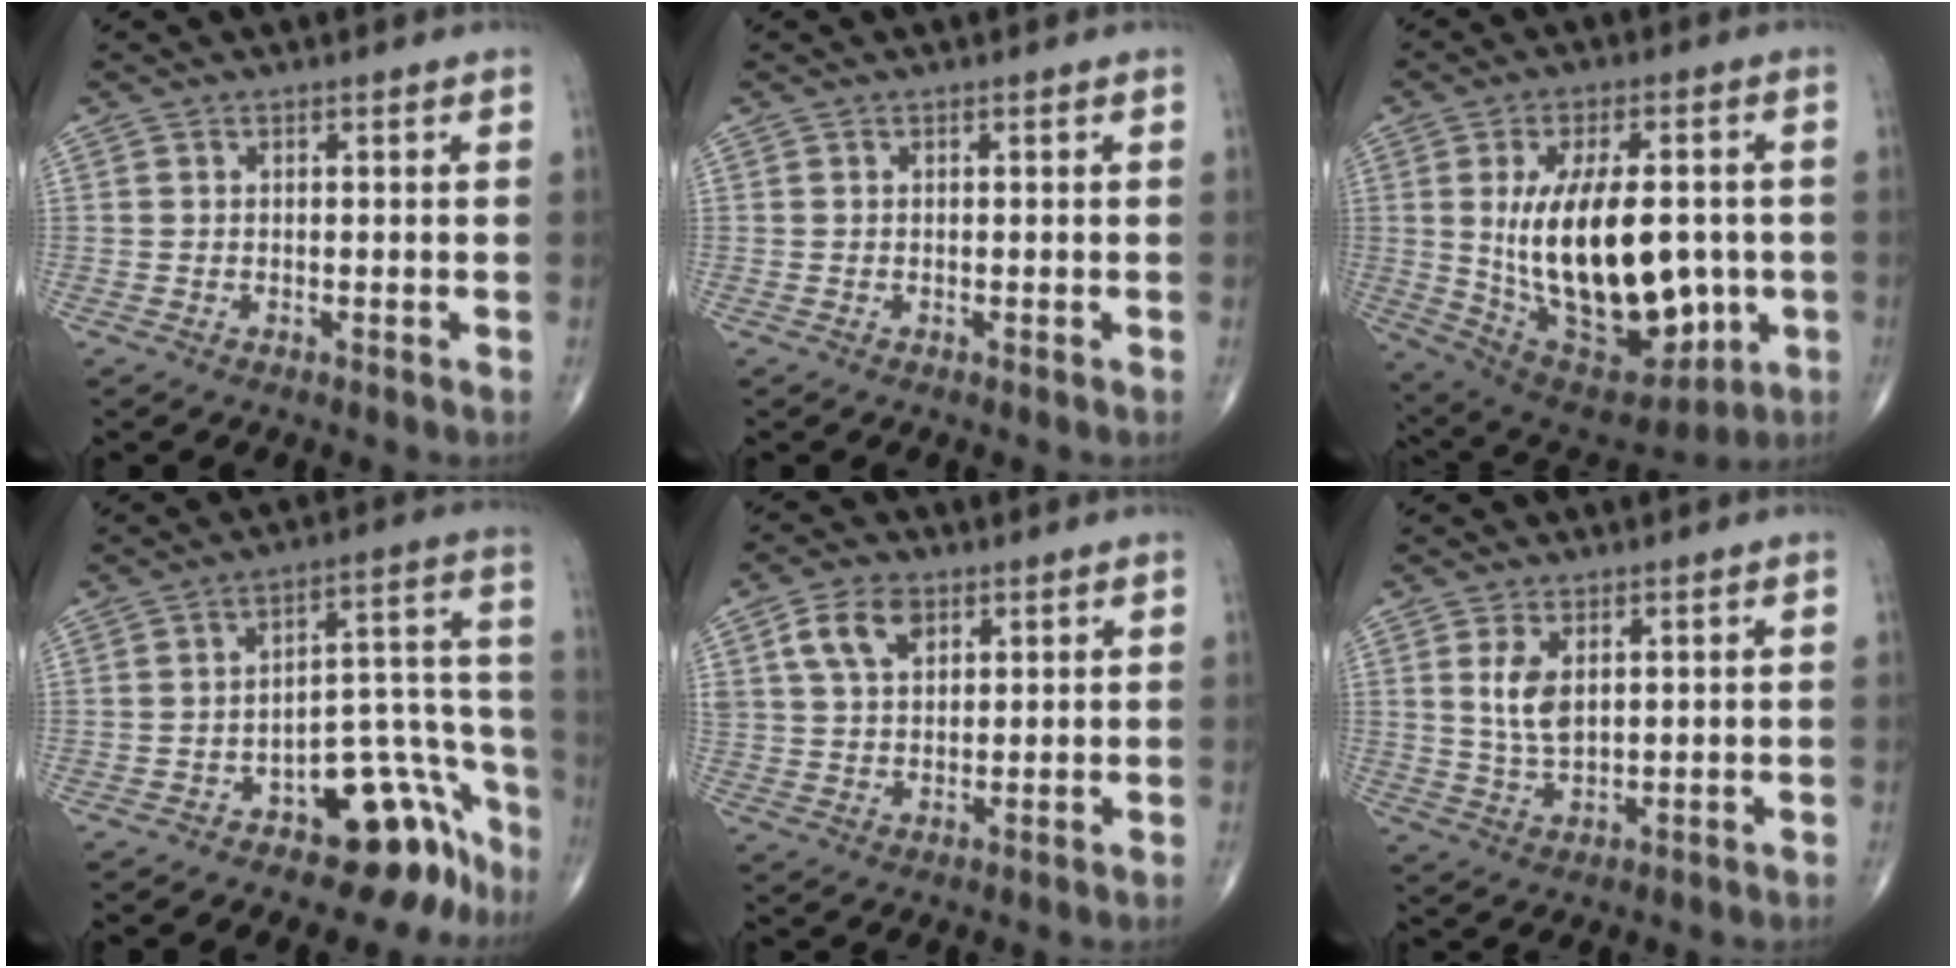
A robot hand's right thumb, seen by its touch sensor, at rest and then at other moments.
{"total": 0.0}
{"total": 24.7, "force": [-1.0, 12.9, 21.0], "torque": [-0.331, -0.008, 0.017]}
{"total": 14.7, "force": [-9.6, 7.2, 8.5], "torque": [-0.034, 0.127, -0.137]}
{"total": 7.8, "force": [3.5, 4.9, 4.9], "torque": [-0.079, -0.006, 0.066]}
{"total": 5.5, "force": [1.6, 2.9, 4.4], "torque": [-0.079, -0.011, 0.039]}